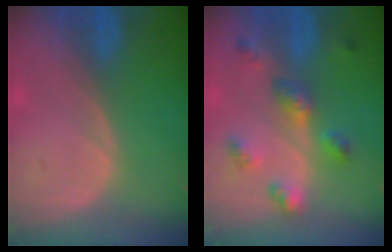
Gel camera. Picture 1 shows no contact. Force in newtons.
{"total": 6.3, "press": 5.8, "slide": 2.4}